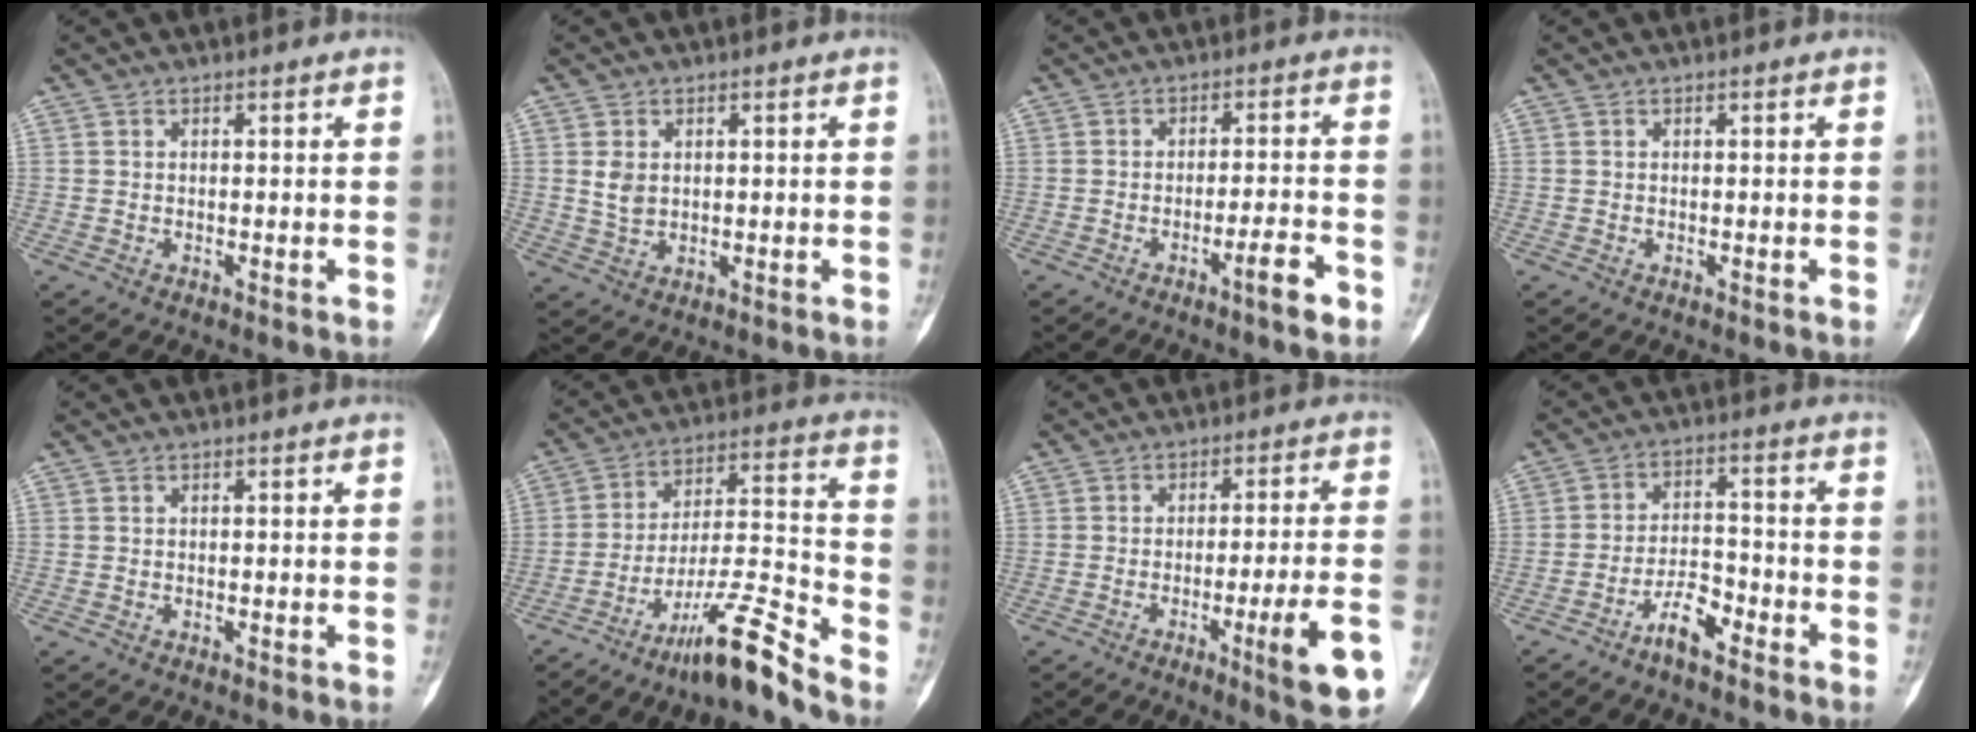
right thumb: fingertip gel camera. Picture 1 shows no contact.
{"total": 3.2, "force": [0.8, 2.3, 2.1], "torque": [-0.031, -0.006, 0.021]}
{"total": 5.3, "force": [-3.0, 0.7, 4.3], "torque": [-0.068, 0.018, -0.046]}
{"total": 0.0}
{"total": 0.0}
{"total": 13.9, "force": [-10.6, 0.9, 8.8], "torque": [-0.152, 0.088, -0.182]}
{"total": 11.3, "force": [-4.6, 1.0, 10.3], "torque": [-0.143, 0.008, -0.061]}
{"total": 6.0, "force": [-4.2, 2.1, 3.7], "torque": [-0.062, 0.035, -0.078]}